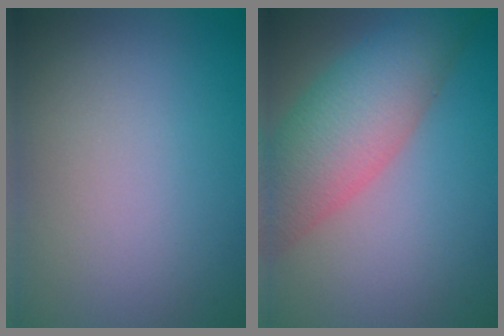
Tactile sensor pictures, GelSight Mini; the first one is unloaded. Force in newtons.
{"total": 7.7, "press": 7.7, "slide": 0.4}